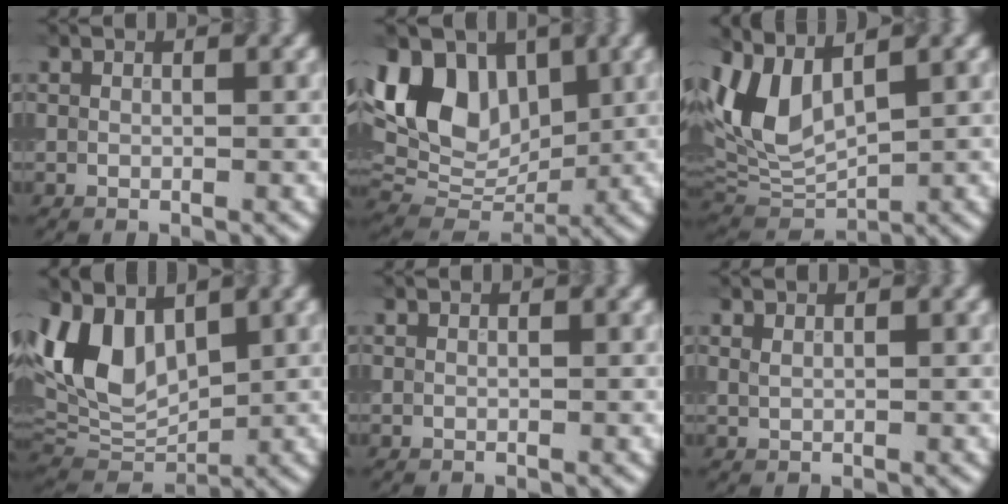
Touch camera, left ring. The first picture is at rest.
{"total": 10.5, "force": [3.2, 7.2, 7.0], "torque": [-0.128, 0.012, 0.047]}
{"total": 6.4, "force": [1.9, 3.4, 5.1], "torque": [-0.117, -0.003, 0.038]}
{"total": 7.5, "force": [2.4, 4.8, 5.3], "torque": [-0.108, -0.006, 0.040]}
{"total": 0.0}
{"total": 0.5, "force": [0.4, 0.2, 0.3], "torque": [-0.007, 0.001, 0.009]}